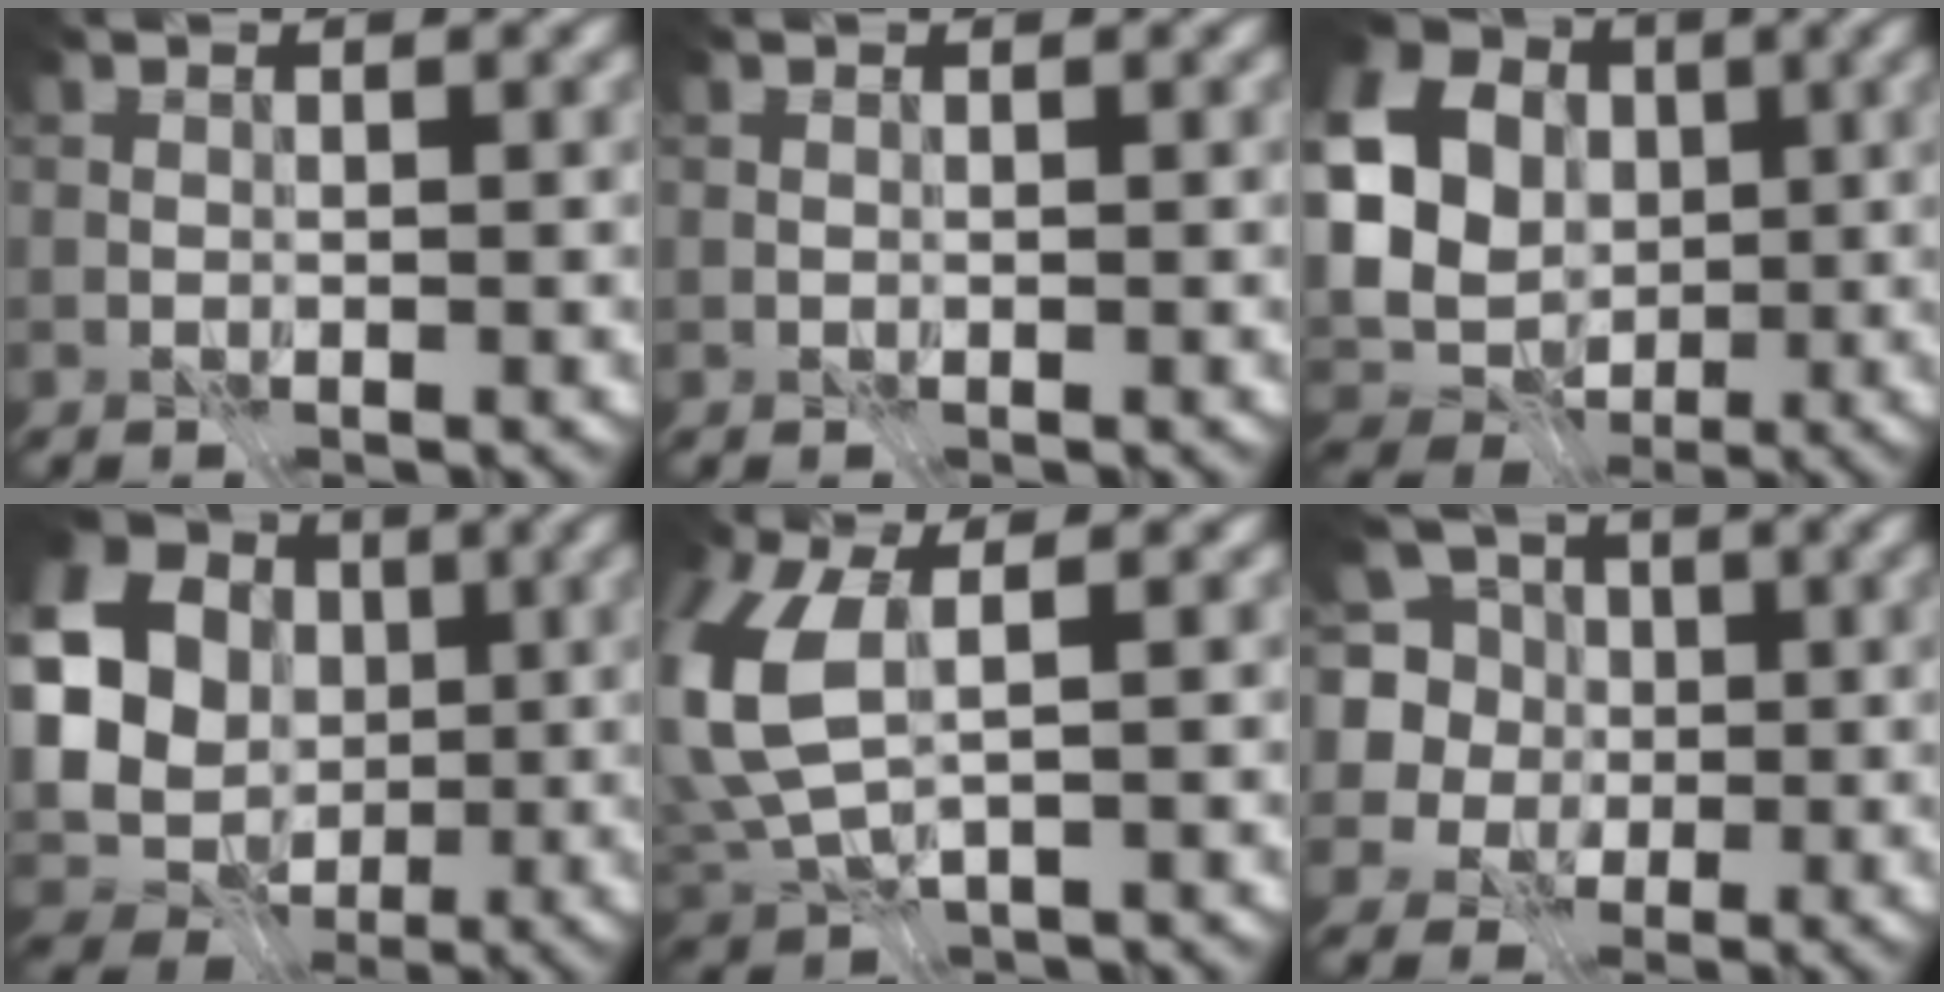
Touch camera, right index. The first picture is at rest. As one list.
[{"total": 0.0}, {"total": 19.7, "force": [3.0, 17.1, 9.2], "torque": [-0.228, 0.021, 0.020]}, {"total": 21.3, "force": [2.4, 19.2, 8.8], "torque": [-0.211, -0.004, 0.003]}, {"total": 8.5, "force": [0.9, 4.4, 7.2], "torque": [-0.200, -0.007, 0.021]}, {"total": 8.5, "force": [1.8, 7.7, 3.1], "torque": [-0.083, 0.028, 0.012]}]